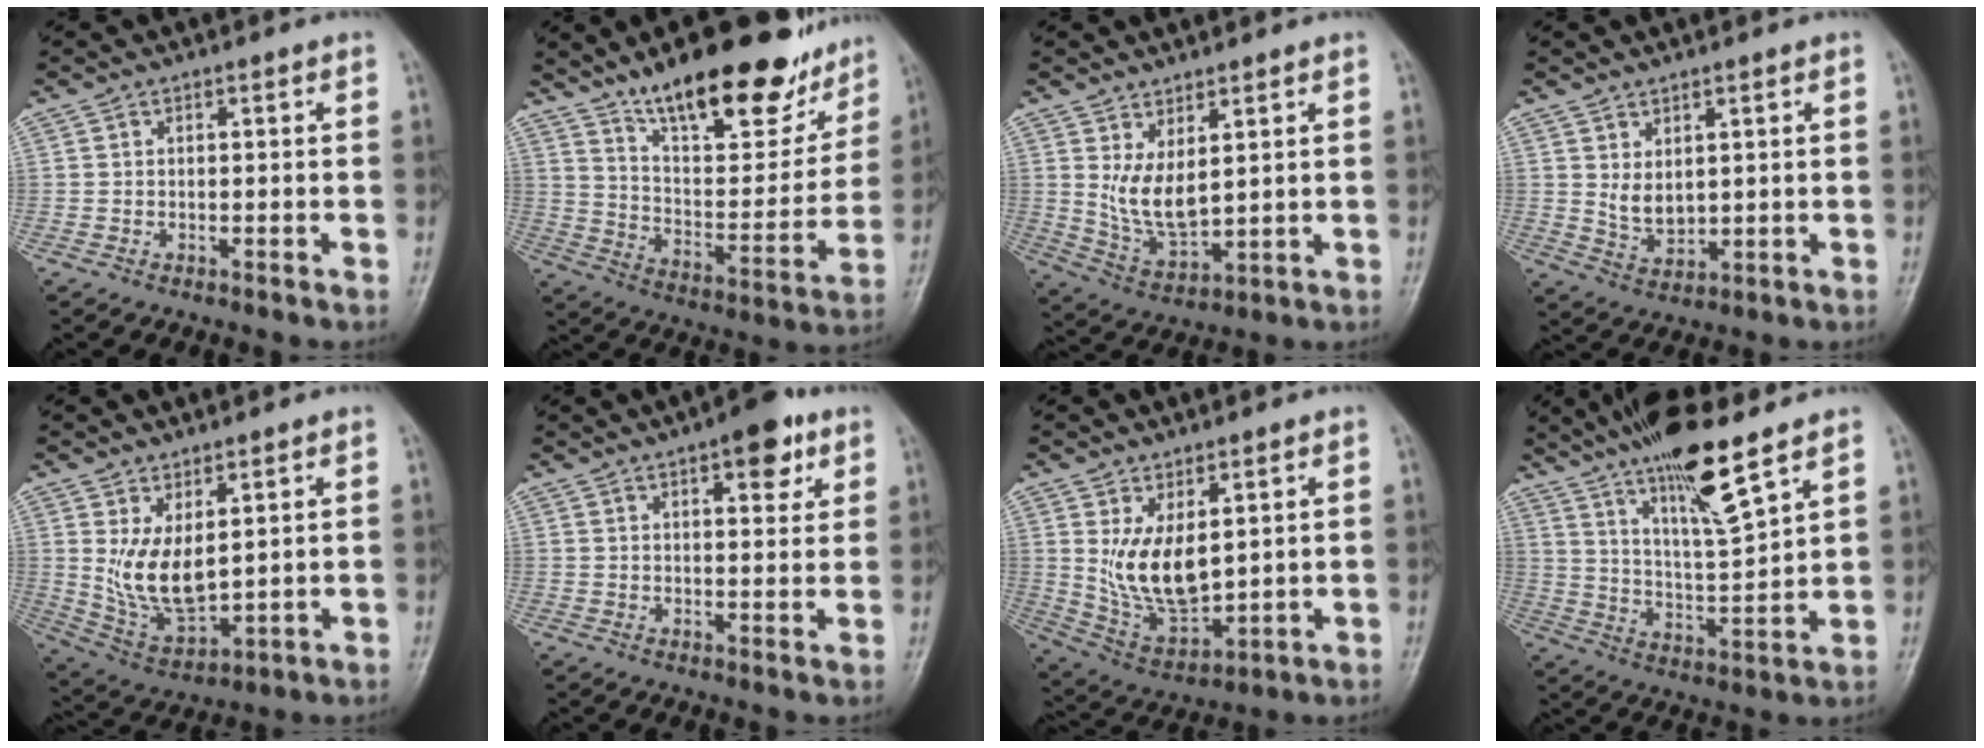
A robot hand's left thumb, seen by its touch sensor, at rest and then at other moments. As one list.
[{"total": 24.5, "force": [17.4, 8.6, 14.9], "torque": [-0.172, -0.076, 0.274]}, {"total": 7.8, "force": [2.6, 3.6, 6.4], "torque": [-0.114, -0.031, 0.066]}, {"total": 4.9, "force": [1.7, 2.9, 3.6], "torque": [-0.053, -0.023, 0.042]}, {"total": 9.9, "force": [2.6, 4.9, 8.2], "torque": [-0.142, -0.030, 0.070]}, {"total": 8.3, "force": [4.5, 3.3, 6.1], "torque": [-0.057, -0.016, 0.056]}, {"total": 11.2, "force": [2.8, 5.8, 9.2], "torque": [-0.151, -0.029, 0.075]}, {"total": 15.3, "force": [10.2, 2.6, 11.2], "torque": [-0.191, -0.055, 0.188]}]